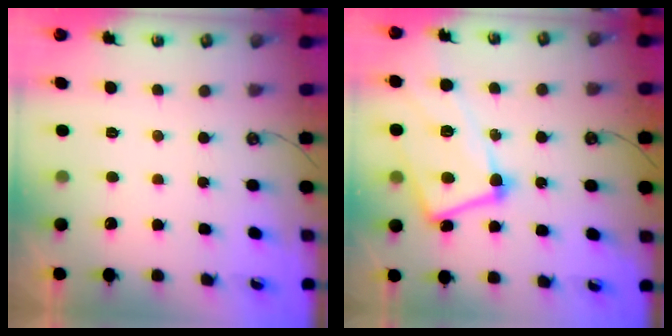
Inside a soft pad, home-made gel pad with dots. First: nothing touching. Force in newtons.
{"total": 13.2, "press": 13.1, "slide": 1.5}